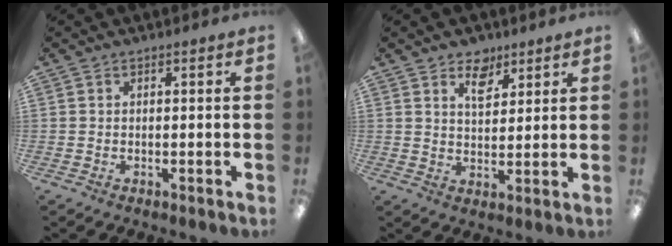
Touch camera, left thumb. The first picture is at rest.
{"total": 6.5, "force": [4.4, 3.7, 3.0], "torque": [-0.035, -0.020, 0.076]}